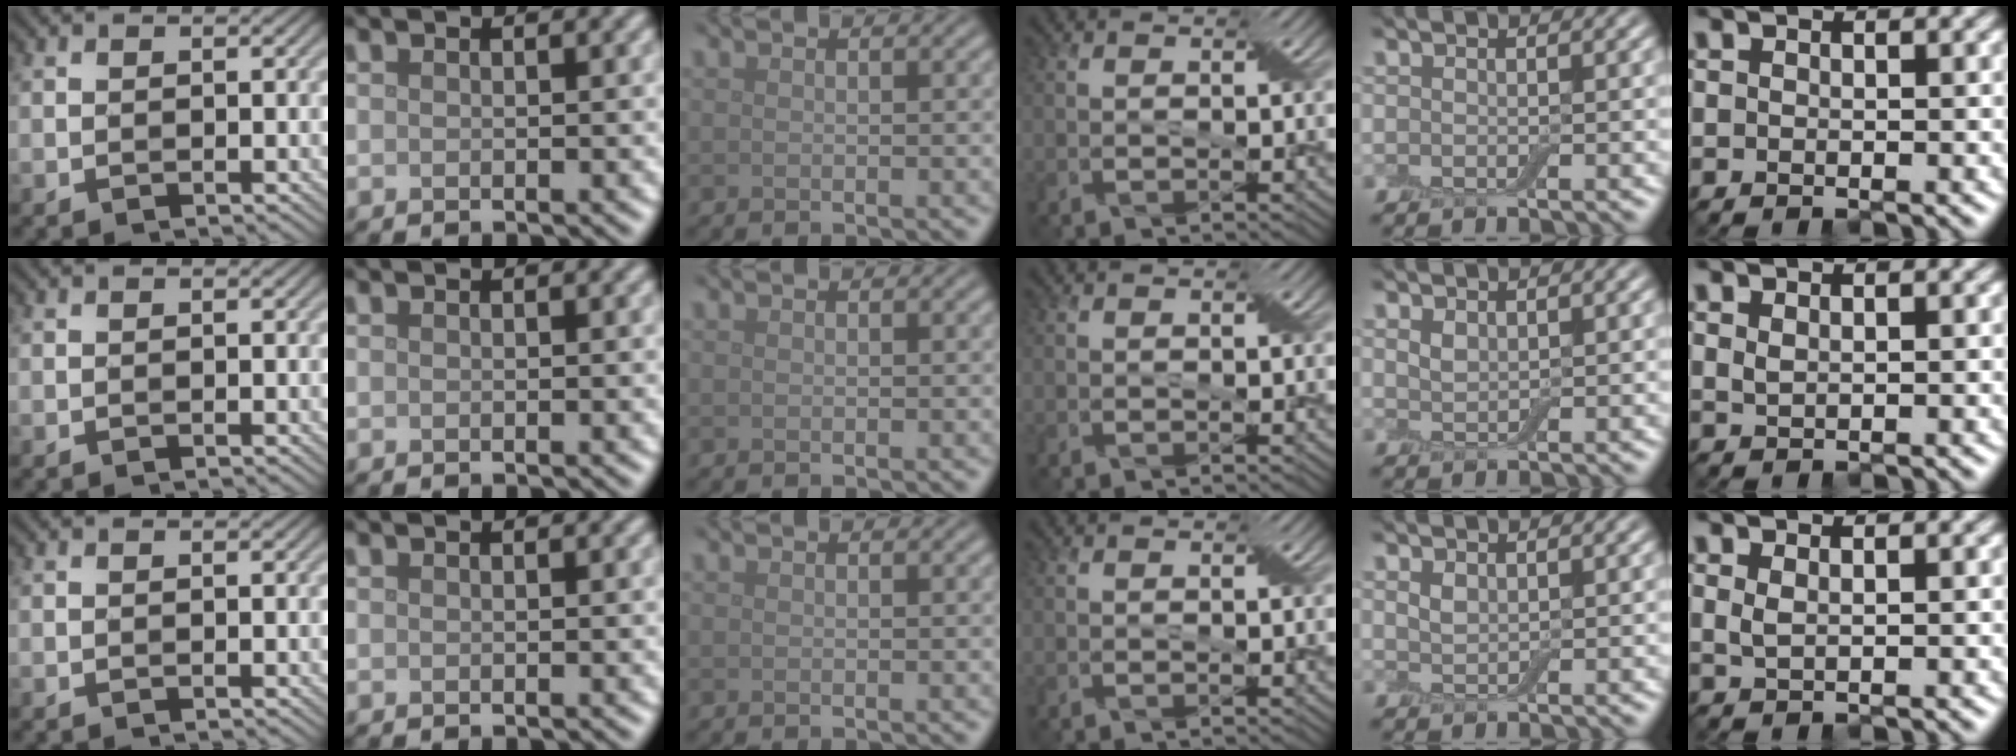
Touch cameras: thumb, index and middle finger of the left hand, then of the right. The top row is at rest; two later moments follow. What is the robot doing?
{"motion": "press", "object": "electronic device side button"}